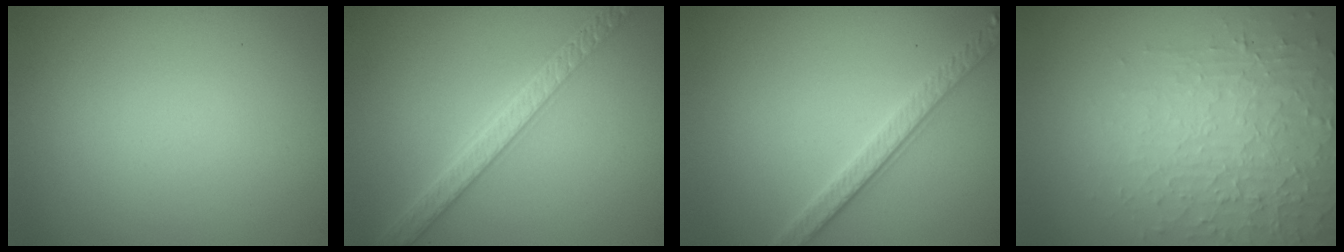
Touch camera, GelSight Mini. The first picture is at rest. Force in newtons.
{"total": 4.5, "press": 4.0, "slide": 2.1}
{"total": 2.8, "press": 2.7, "slide": 0.7}
{"total": 3.9, "press": 3.8, "slide": 0.8}